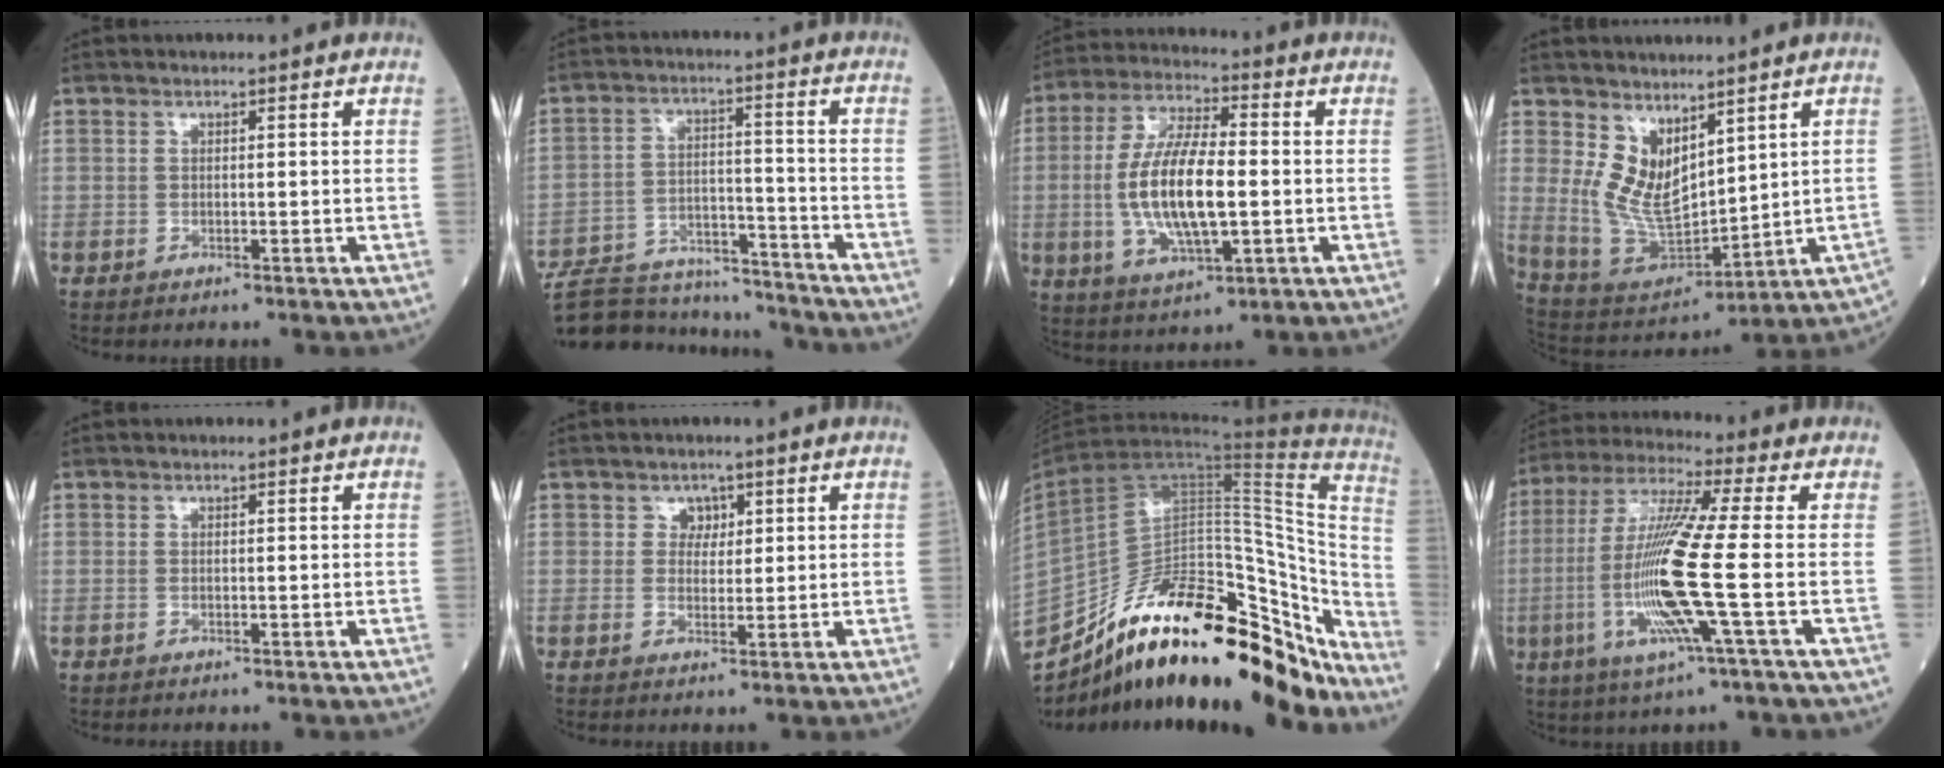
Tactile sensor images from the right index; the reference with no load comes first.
{"total": 18.3, "force": [-17.3, 4.1, 4.5], "torque": [-0.101, 0.012, -0.262]}
{"total": 13.6, "force": [-1.2, 4.1, 12.9], "torque": [-0.264, -0.001, -0.019]}
{"total": 9.9, "force": [3.0, 5.2, 7.8], "torque": [-0.146, -0.002, 0.086]}
{"total": 0.0}
{"total": 2.0, "force": [1.0, 1.6, 0.7], "torque": [-0.002, -0.001, 0.014]}
{"total": 30.6, "force": [-23.1, 9.9, 17.6], "torque": [-0.255, 0.018, -0.345]}
{"total": 14.6, "force": [-2.8, -0.7, 14.4], "torque": [-0.302, -0.009, -0.064]}